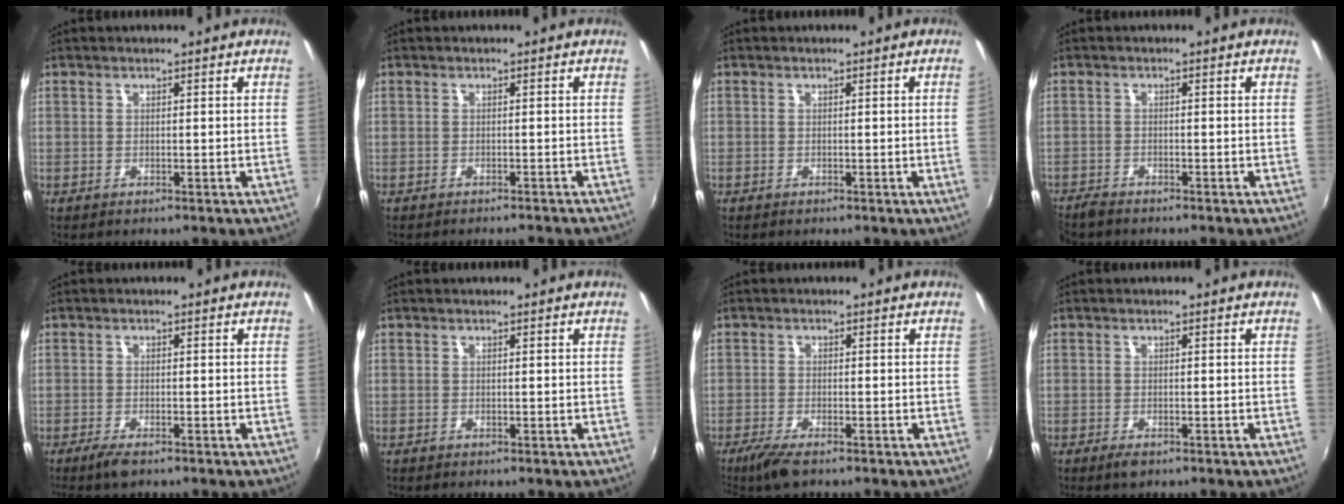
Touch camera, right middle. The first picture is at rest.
{"total": 3.6, "force": [-3.3, 0.4, 1.2], "torque": [-0.026, -0.010, -0.046]}
{"total": 1.2, "force": [0.2, -0.8, 0.9], "torque": [-0.006, -0.009, 0.005]}
{"total": 3.0, "force": [-2.8, 0.6, 0.7], "torque": [-0.024, -0.015, -0.057]}
{"total": 3.0, "force": [-2.2, 0.7, 2.0], "torque": [-0.049, -0.009, -0.042]}
{"total": 0.0}
{"total": 4.9, "force": [-3.7, 0.8, 3.1], "torque": [-0.078, -0.018, -0.071]}
{"total": 1.8, "force": [-1.3, 0.7, 1.1], "torque": [-0.023, -0.007, -0.022]}